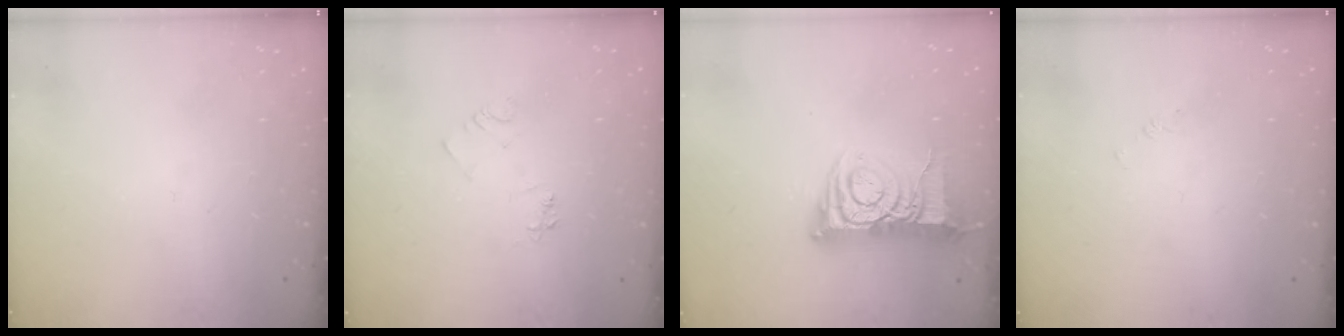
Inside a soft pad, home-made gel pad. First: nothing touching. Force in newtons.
{"total": 4.6, "press": 4.6, "slide": 0.5}
{"total": 11.7, "press": 11.6, "slide": 1.0}
{"total": 1.7, "press": 1.7, "slide": 0.3}